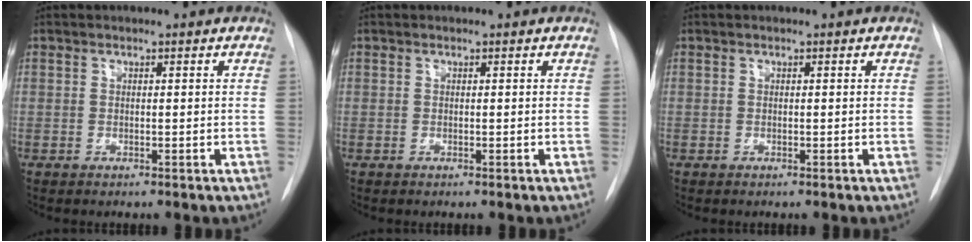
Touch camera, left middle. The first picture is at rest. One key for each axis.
{"total": 0.0}
{"total": 0.0}